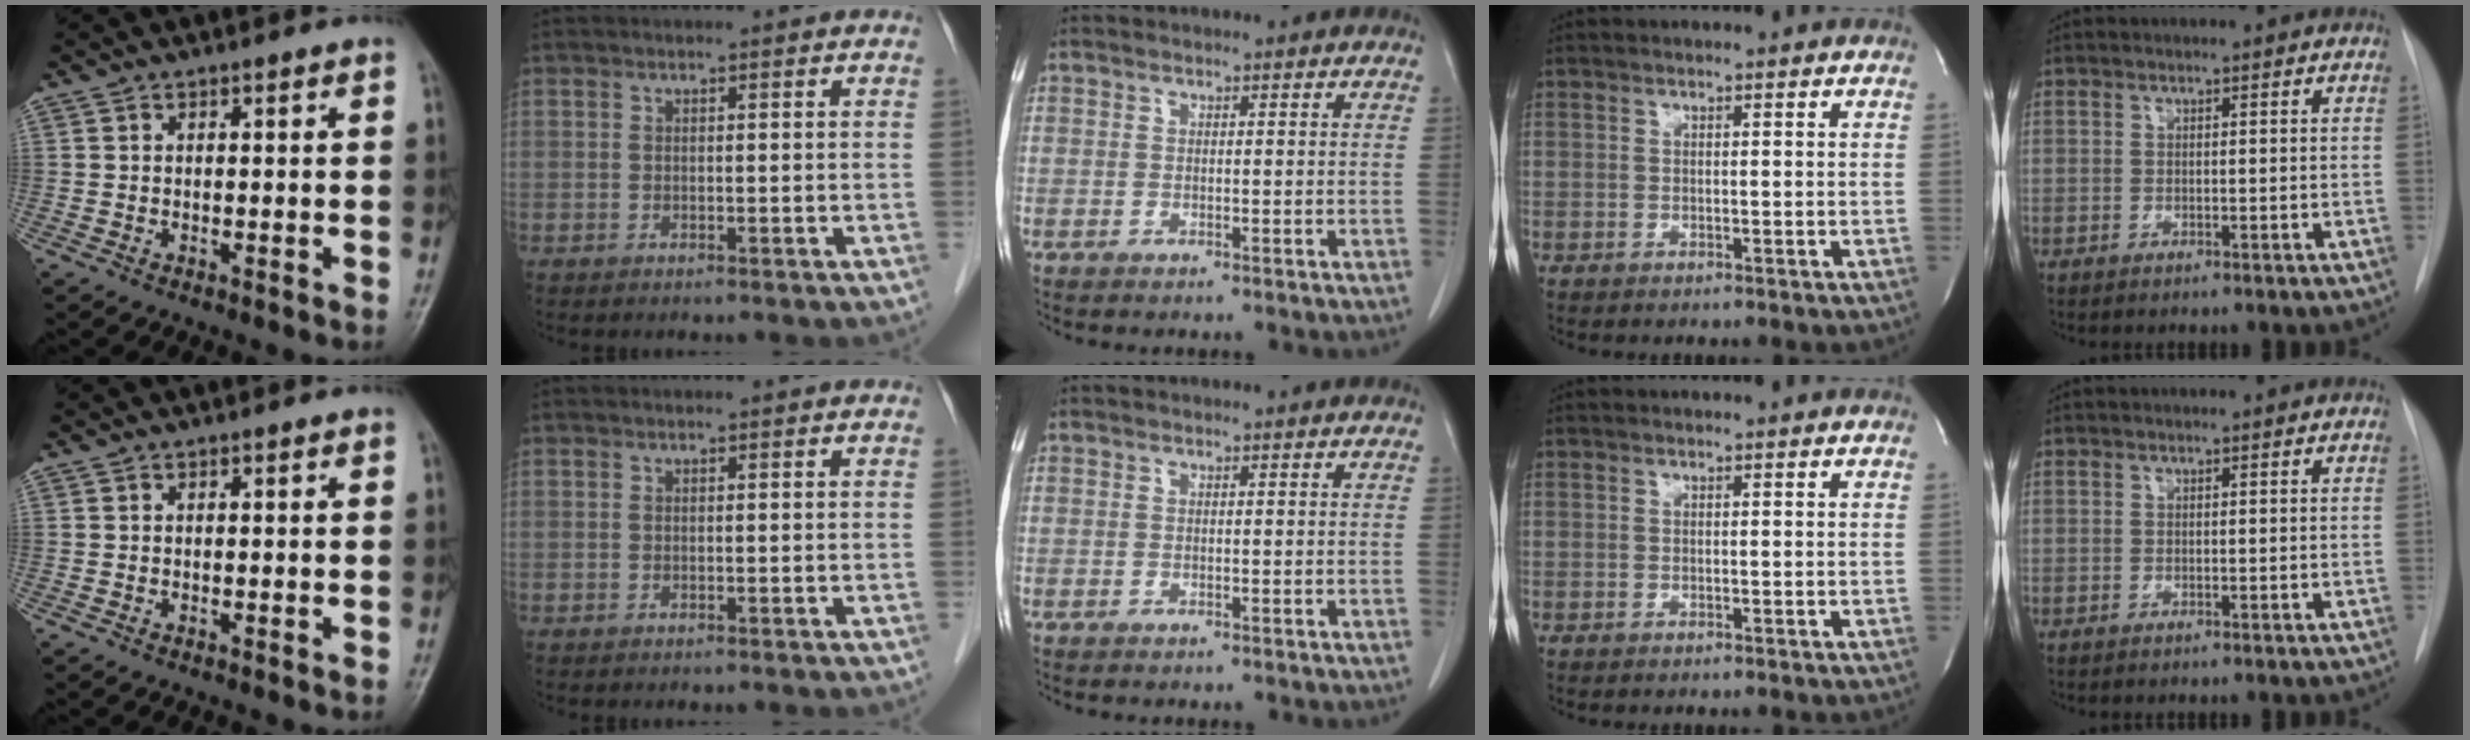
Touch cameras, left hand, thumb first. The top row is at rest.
{}